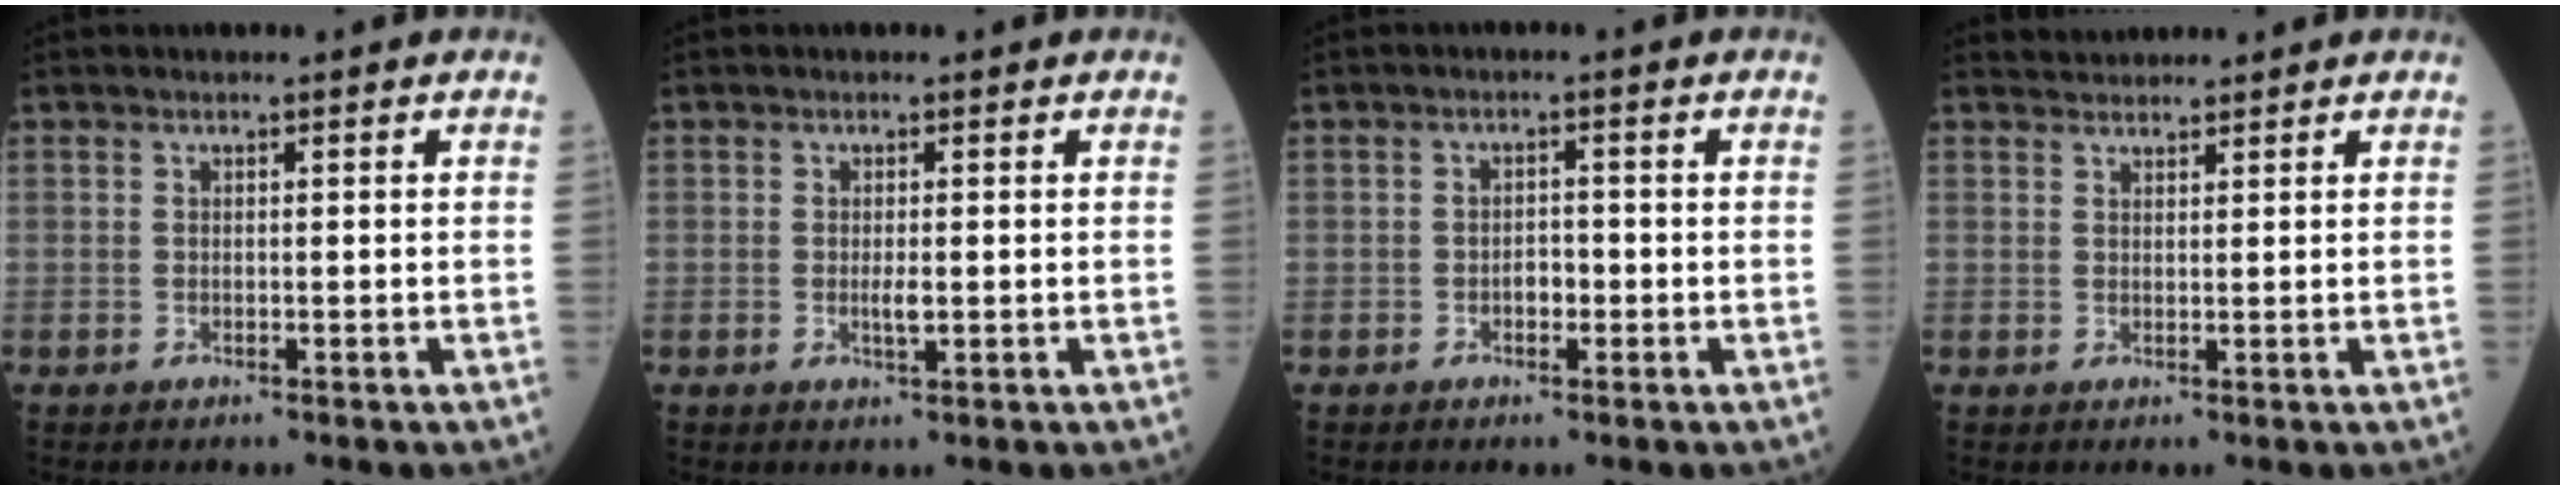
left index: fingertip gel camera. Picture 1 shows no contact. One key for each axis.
{"total": 1.6, "fx": -0.1, "fy": 0.3, "fz": 1.5, "tx": -0.032, "ty": -0.002, "tz": 0.000}
{"total": 1.9, "fx": -0.7, "fy": 1.1, "fz": 1.4, "tx": -0.020, "ty": 0.005, "tz": -0.012}
{"total": 2.2, "fx": 2.2, "fy": 0.4, "fz": -0.1, "tx": -0.006, "ty": 0.022, "tz": 0.042}